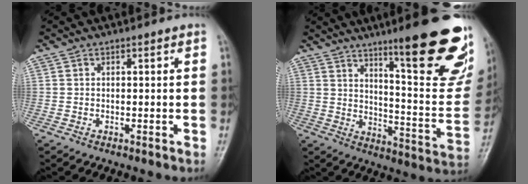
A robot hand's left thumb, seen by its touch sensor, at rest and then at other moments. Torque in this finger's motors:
{"motor_torque": [2.75, 1.94, 1.34, -1.43, 0.19]}